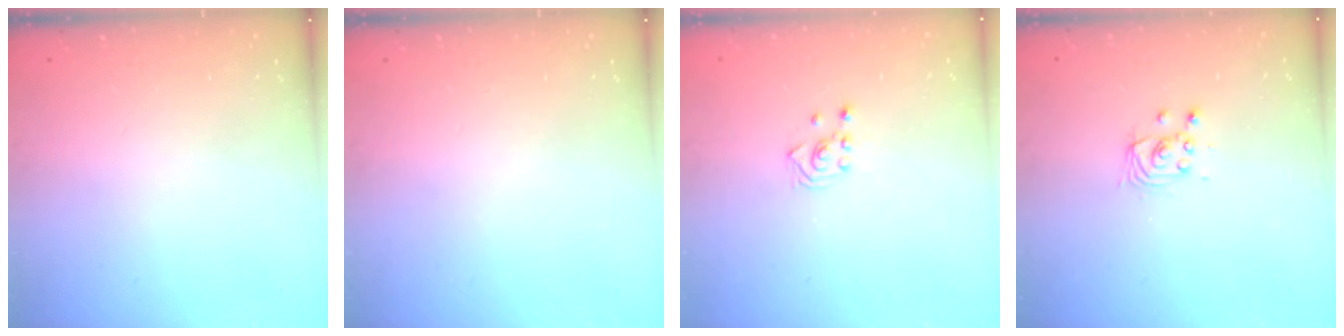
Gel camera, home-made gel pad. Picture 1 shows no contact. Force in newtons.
{"total": 0.0}
{"total": 2.6, "press": 2.4, "slide": 0.9}
{"total": 2.7, "press": 2.7, "slide": 0.2}